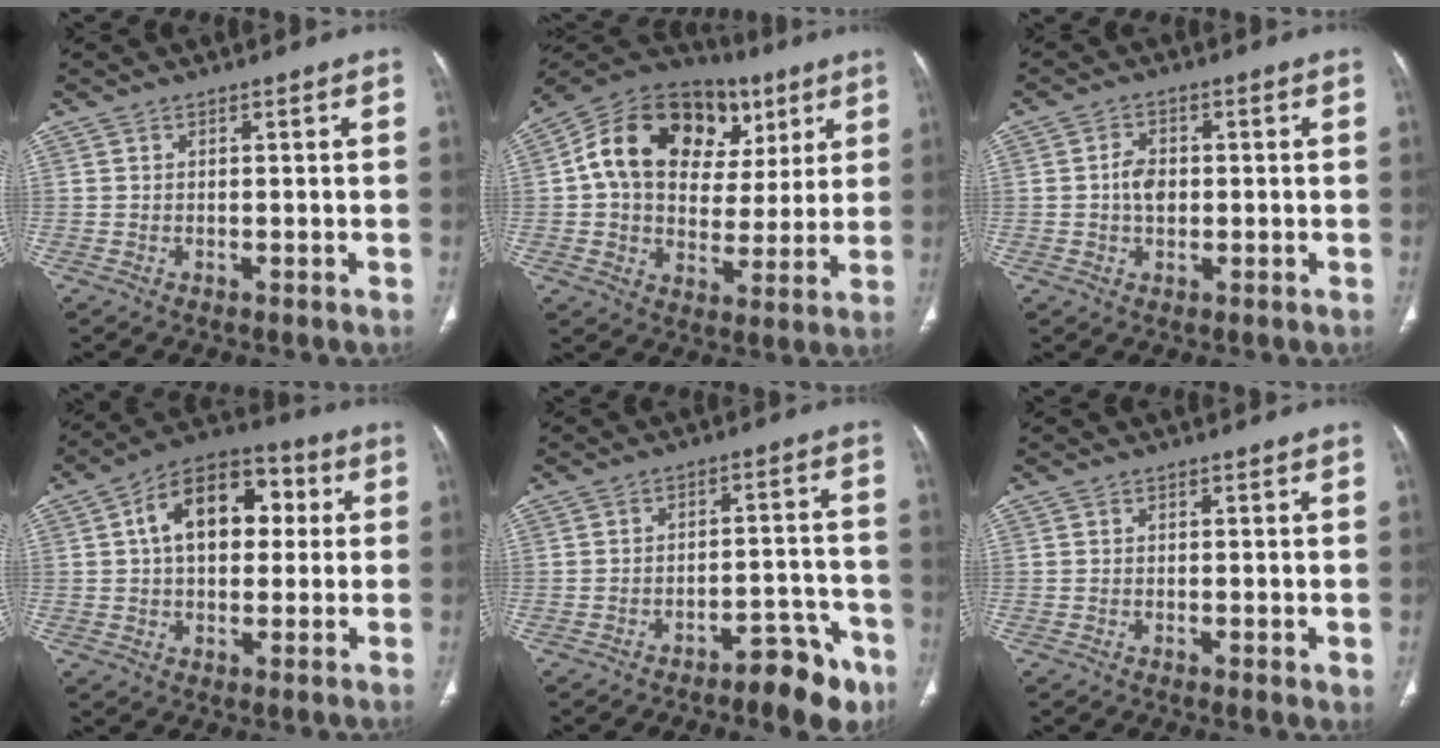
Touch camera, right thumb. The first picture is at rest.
{"total": 23.9, "force": [7.5, 16.9, 15.1], "torque": [-0.215, 0.033, 0.119]}
{"total": 4.0, "force": [-0.1, 2.9, 2.8], "torque": [-0.041, 0.007, -0.006]}
{"total": 15.7, "force": [3.2, 10.1, 11.6], "torque": [-0.147, 0.023, 0.041]}
{"total": 9.6, "force": [-6.2, 3.7, 6.3], "torque": [-0.059, 0.048, -0.082]}
{"total": 1.7, "force": [0.2, 0.5, 1.6], "torque": [-0.029, -0.009, 0.001]}